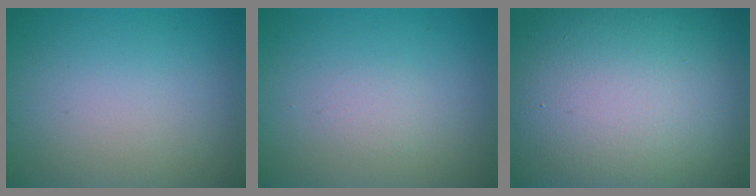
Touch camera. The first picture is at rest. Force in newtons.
{"total": 0.8, "press": 0.8, "slide": 0.1}
{"total": 22.8, "press": 22.7, "slide": 1.1}